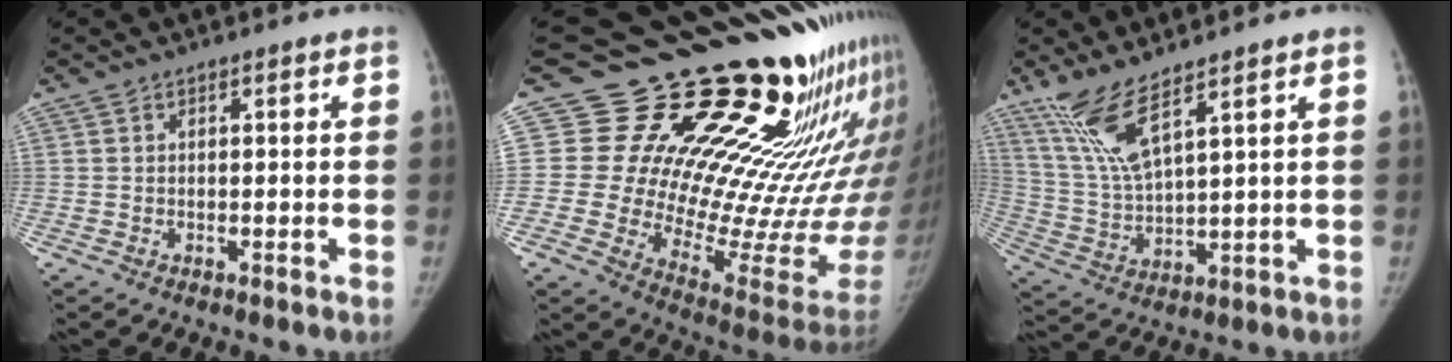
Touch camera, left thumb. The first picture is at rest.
{"total": 25.6, "force": [17.3, 7.6, 17.2], "torque": [-0.200, -0.136, 0.259]}
{"total": 9.5, "force": [6.6, 1.3, 6.7], "torque": [-0.146, -0.040, 0.150]}